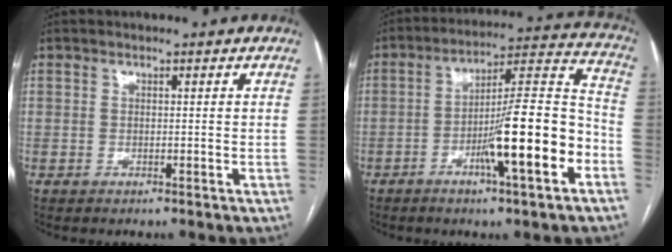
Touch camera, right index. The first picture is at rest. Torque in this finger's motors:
{"motor_torque": [2.14, 0.00, 1.05, 0.21]}